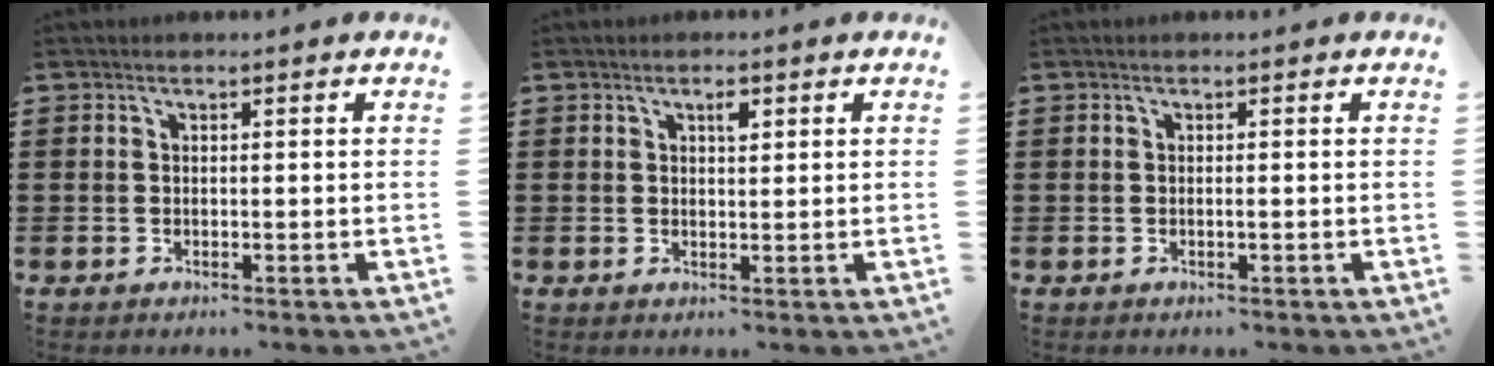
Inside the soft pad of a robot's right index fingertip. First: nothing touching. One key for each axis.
{"total": 1.8, "fx": 0.8, "fy": 0.7, "fz": 1.5, "tx": -0.023, "ty": 0.003, "tz": 0.011}
{"total": 0.5, "fx": -0.1, "fy": -0.1, "fz": 0.5, "tx": -0.008, "ty": -0.003, "tz": -0.002}